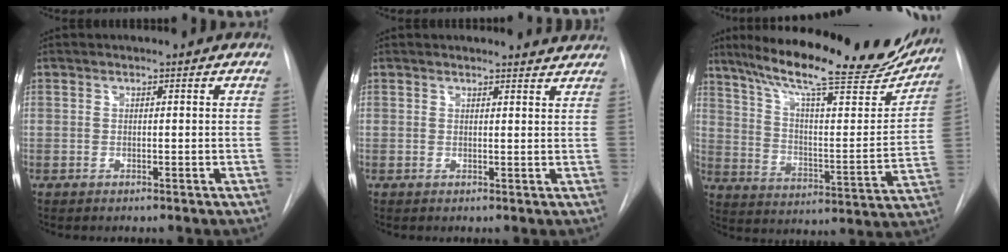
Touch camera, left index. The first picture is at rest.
{"total": 2.0, "force": [2.0, 0.0, -0.1], "torque": [-0.005, -0.012, 0.010]}
{"total": 25.6, "force": [21.3, 4.3, 13.6], "torque": [-0.217, -0.033, 0.296]}